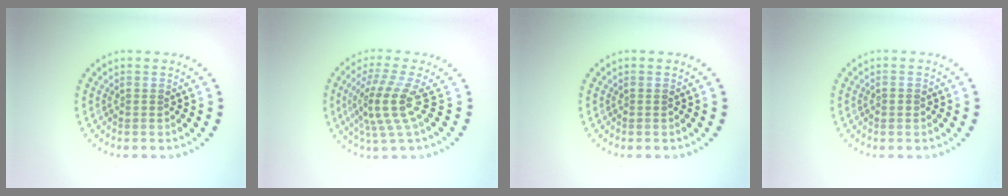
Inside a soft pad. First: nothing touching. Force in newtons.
{"total": 4.1, "press": 2.9, "slide": 2.9}
{"total": 0.0}
{"total": 0.9, "press": 0.9, "slide": 0.1}